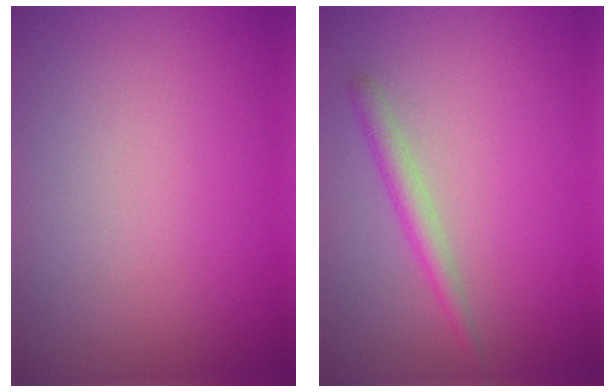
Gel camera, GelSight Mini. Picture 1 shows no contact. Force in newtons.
{"total": 1.9, "press": 1.9, "slide": 0.0}